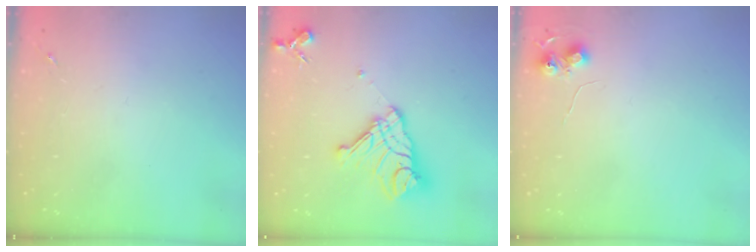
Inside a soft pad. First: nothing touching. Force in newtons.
{"total": 15.8, "press": 15.7, "slide": 1.7}
{"total": 5.6, "press": 5.6, "slide": 0.8}